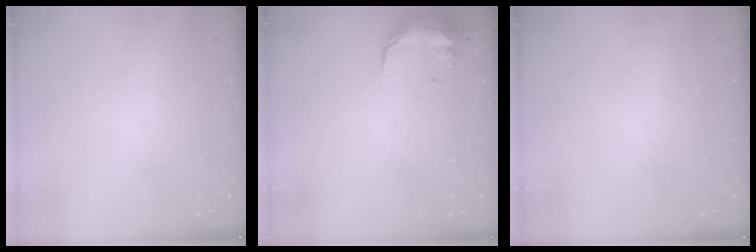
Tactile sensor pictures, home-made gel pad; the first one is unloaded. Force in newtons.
{"total": 9.2, "press": 9.2, "slide": 0.6}
{"total": 0.0}